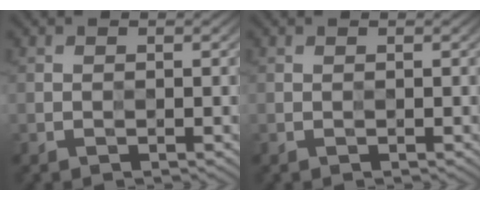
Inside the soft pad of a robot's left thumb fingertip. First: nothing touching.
{"total": 0.0}